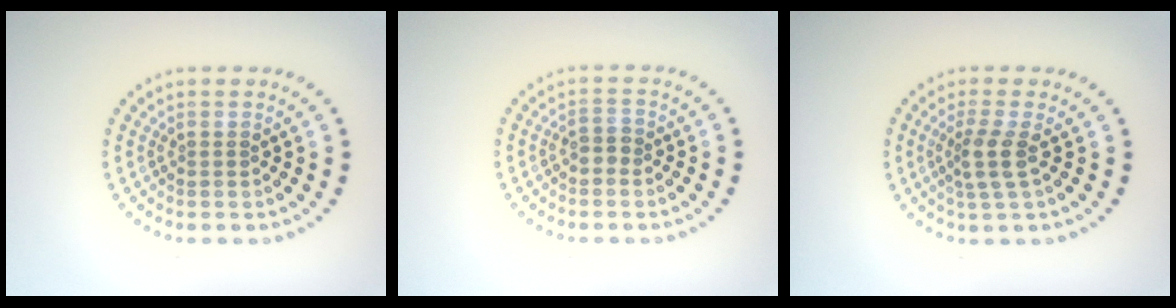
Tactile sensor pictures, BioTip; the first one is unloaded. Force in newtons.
{"total": 1.2, "press": 1.1, "slide": 0.5}
{"total": 2.5, "press": 2.0, "slide": 1.5}